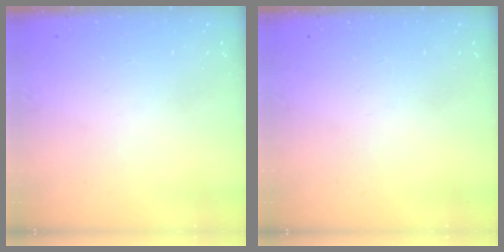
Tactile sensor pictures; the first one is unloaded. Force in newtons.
{"total": 0.0}